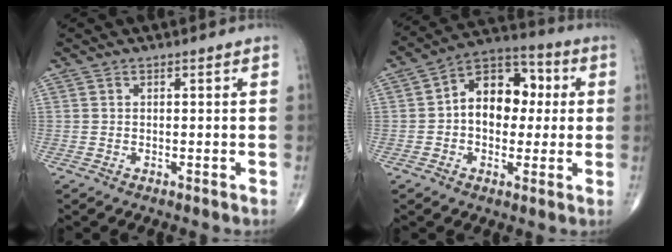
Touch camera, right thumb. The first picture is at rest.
{"total": 13.4, "force": [1.2, 9.2, 9.6], "torque": [-0.107, 0.030, 0.007]}